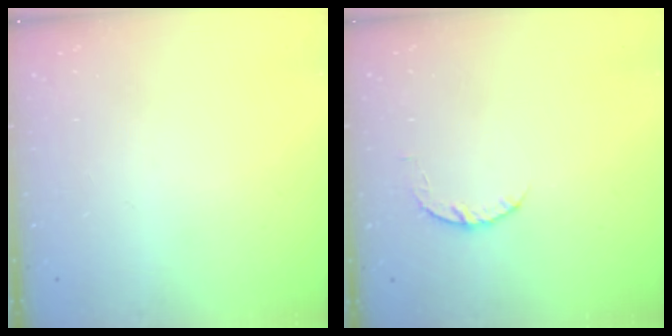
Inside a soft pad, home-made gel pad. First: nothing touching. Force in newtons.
{"total": 4.1, "press": 4.1, "slide": 0.6}